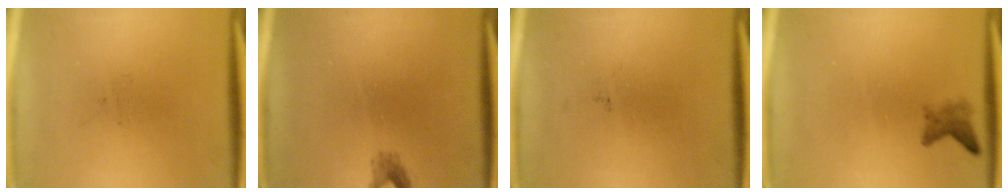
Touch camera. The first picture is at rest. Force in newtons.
{"total": 1.2}
{"total": 0.0}
{"total": 1.7}